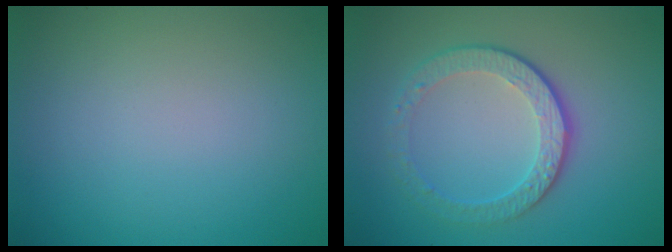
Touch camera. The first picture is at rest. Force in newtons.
{"total": 4.5, "press": 3.2, "slide": 3.1}